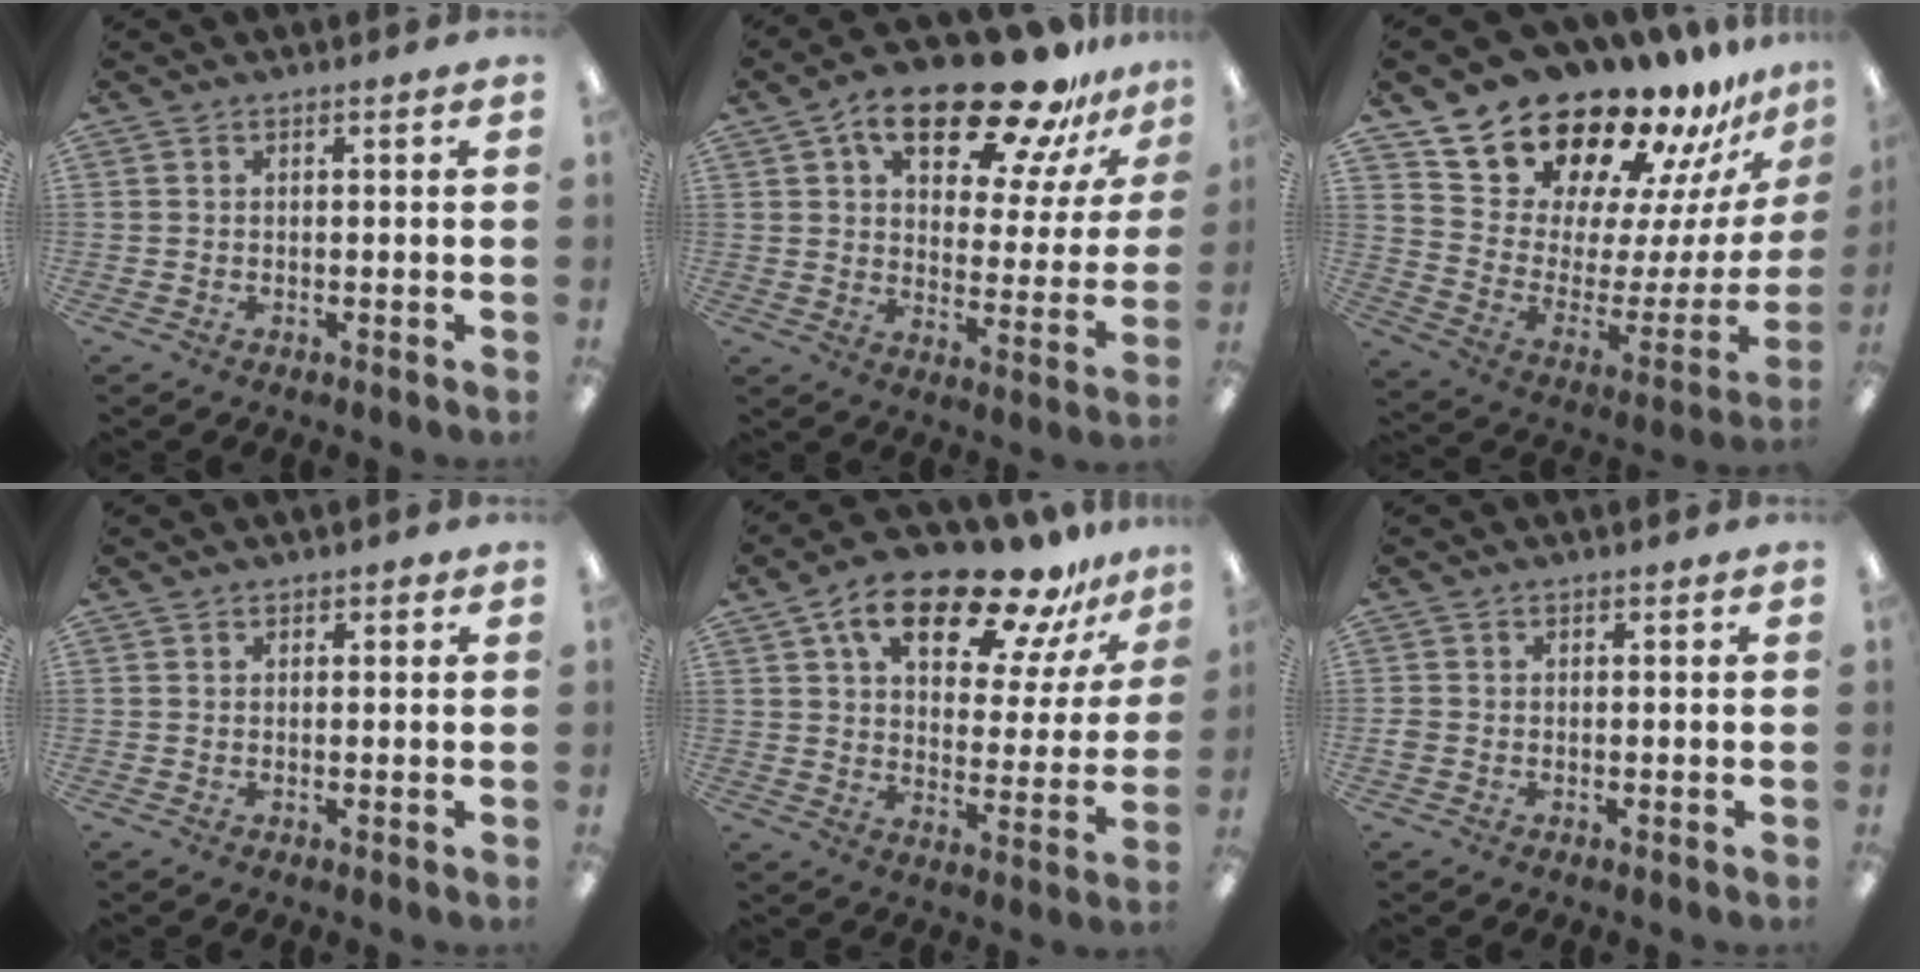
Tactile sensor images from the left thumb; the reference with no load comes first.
{"total": 22.5, "force": [15.1, 9.0, 14.1], "torque": [-0.212, -0.087, 0.250]}
{"total": 20.2, "force": [17.8, 8.0, 5.2], "torque": [-0.086, -0.153, 0.321]}
{"total": 0.8, "force": [0.5, 0.6, 0.2], "torque": [0.003, 0.000, 0.007]}
{"total": 20.4, "force": [13.8, 8.7, 12.1], "torque": [-0.197, -0.077, 0.232]}
{"total": 1.3, "force": [-0.4, 1.1, 0.5], "torque": [-0.007, 0.003, -0.007]}